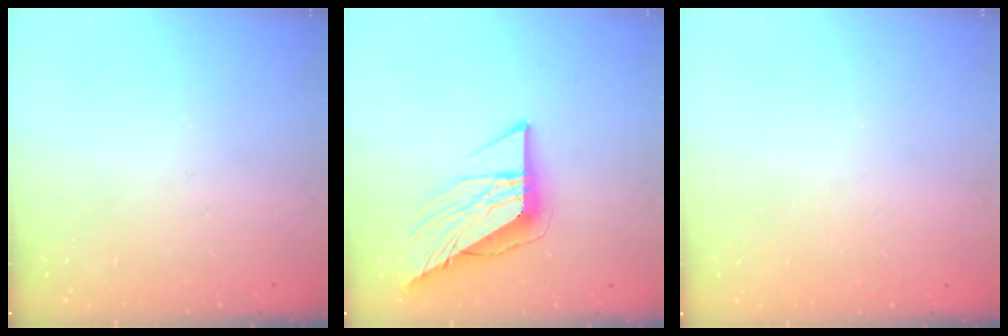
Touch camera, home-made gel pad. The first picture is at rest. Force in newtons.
{"total": 11.4, "press": 11.3, "slide": 1.3}
{"total": 1.6, "press": 1.6, "slide": 0.0}